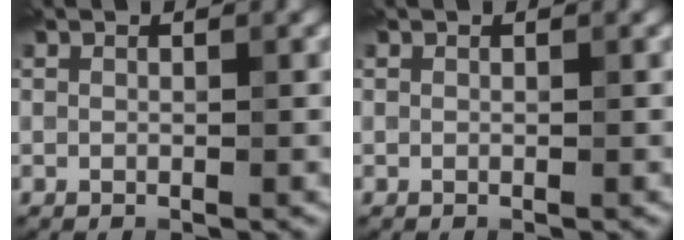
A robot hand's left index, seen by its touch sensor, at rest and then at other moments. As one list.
[{"total": 0.0}]